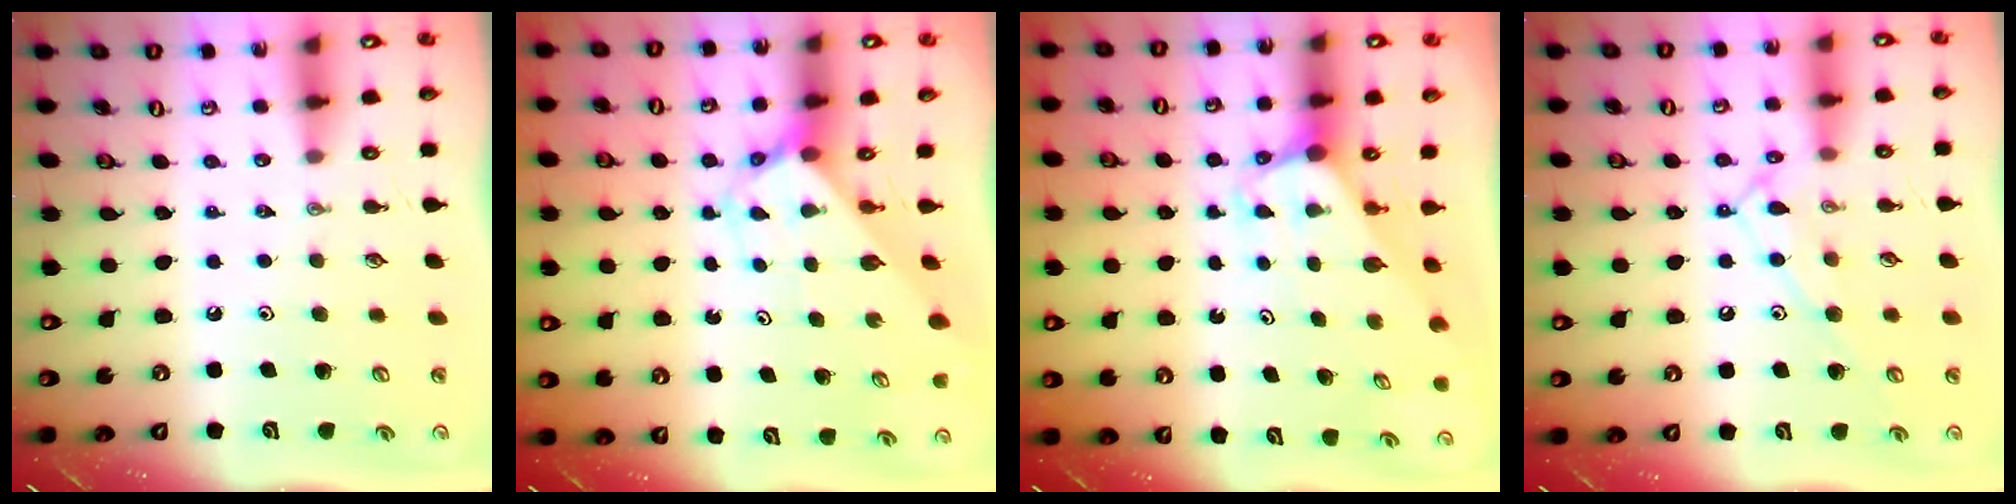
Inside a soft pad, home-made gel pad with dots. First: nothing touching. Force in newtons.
{"total": 2.7, "press": 2.7, "slide": 0.2}
{"total": 2.9, "press": 2.9, "slide": 0.1}
{"total": 12.0, "press": 12.0, "slide": 0.8}